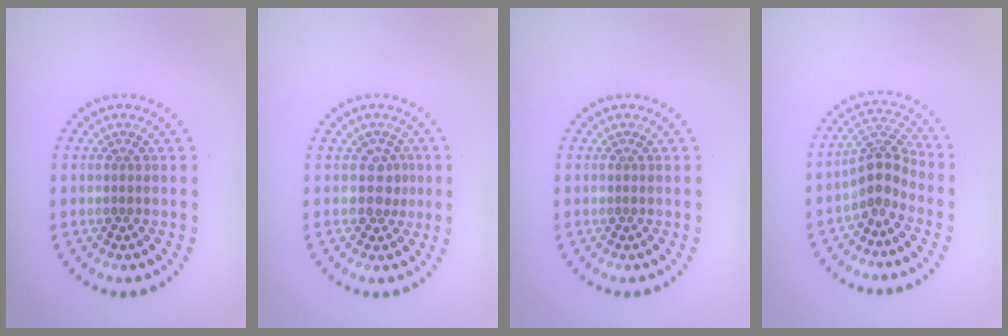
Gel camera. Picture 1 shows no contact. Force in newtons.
{"total": 1.6, "press": 1.4, "slide": 0.9}
{"total": 0.0}
{"total": 3.3, "press": 2.6, "slide": 2.1}